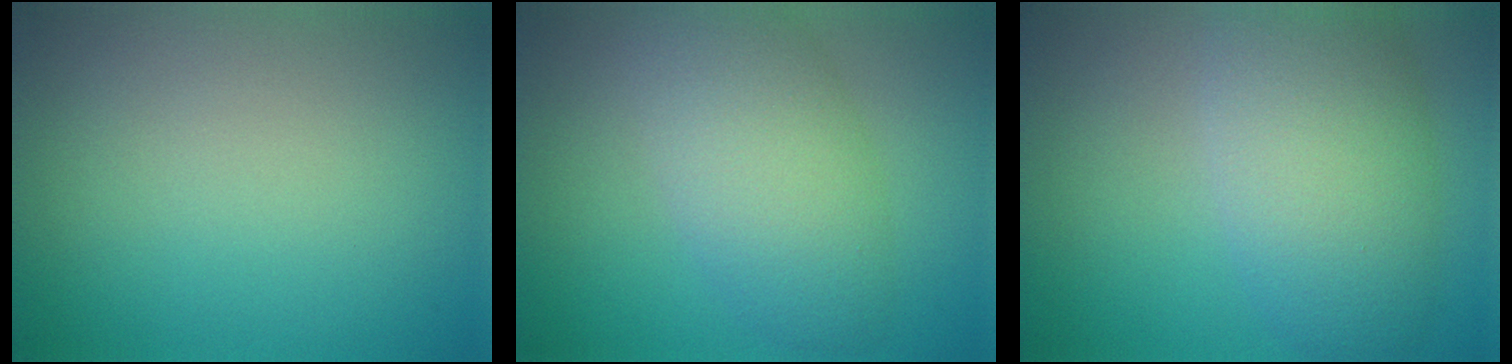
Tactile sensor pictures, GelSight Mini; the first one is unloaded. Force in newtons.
{"total": 5.5, "press": 5.5, "slide": 0.1}
{"total": 7.0, "press": 7.0, "slide": 0.1}